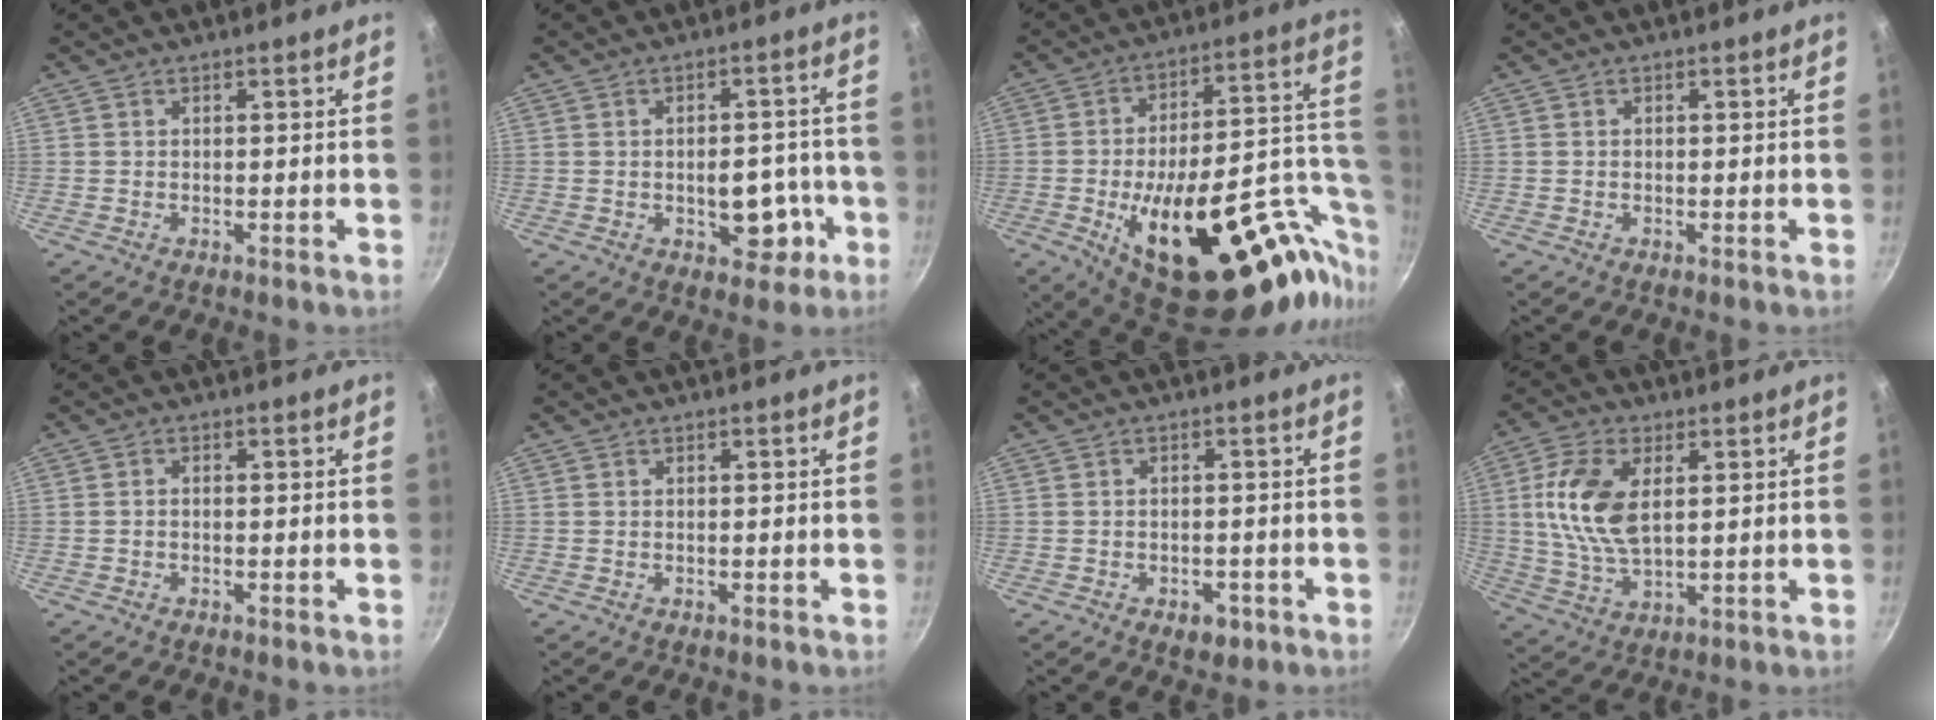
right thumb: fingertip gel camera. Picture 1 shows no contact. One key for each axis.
{"total": 8.4, "fx": -2.5, "fy": 5.1, "fz": 6.1, "tx": -0.046, "ty": 0.021, "tz": -0.024}
{"total": 36.9, "fx": -10.7, "fy": 16.5, "fz": 31.2, "tx": -0.392, "ty": 0.032, "tz": -0.145}
{"total": 0.0}
{"total": 0.9, "fx": -0.4, "fy": 0.6, "fz": 0.6, "tx": -0.012, "ty": 0.006, "tz": -0.007}
{"total": 0.0}
{"total": 3.7, "fx": -1.8, "fy": 2.4, "fz": 2.2, "tx": -0.020, "ty": 0.014, "tz": -0.015}
{"total": 12.4, "fx": 2.6, "fy": 6.6, "fz": 10.1, "tx": -0.199, "ty": -0.005, "tz": 0.052}